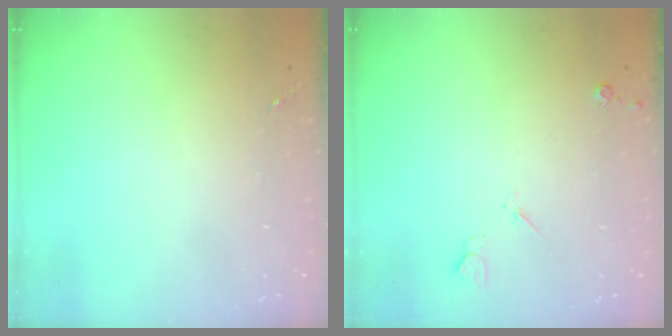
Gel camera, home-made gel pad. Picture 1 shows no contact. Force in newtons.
{"total": 4.1, "press": 4.0, "slide": 0.7}